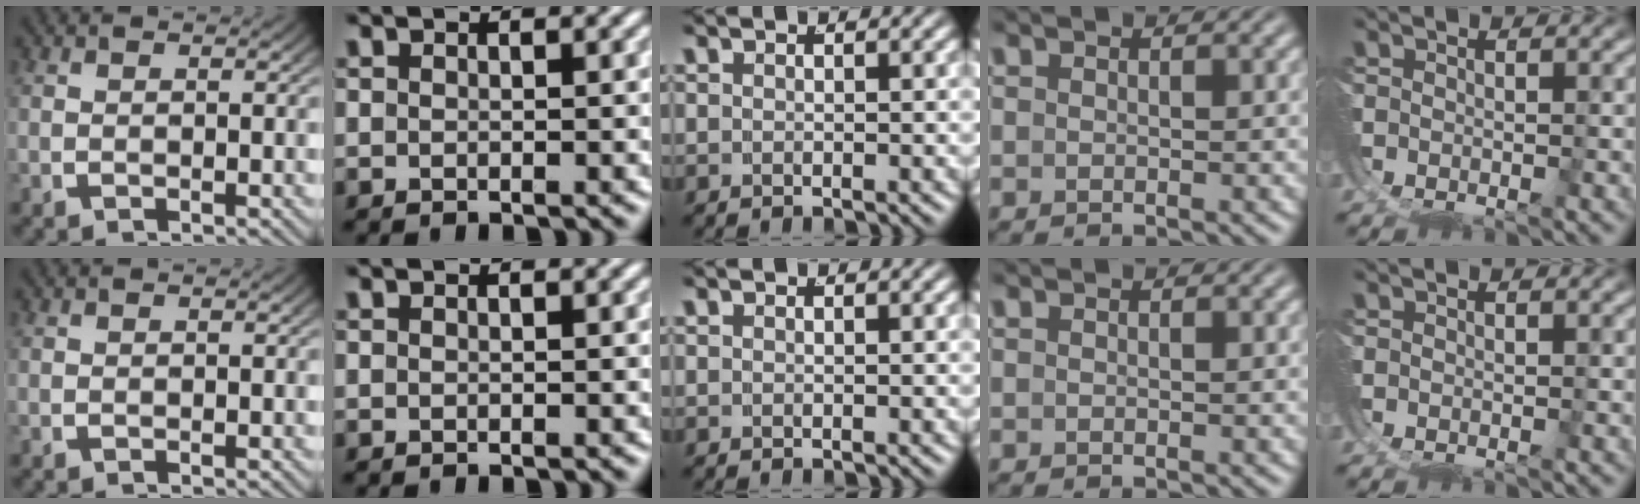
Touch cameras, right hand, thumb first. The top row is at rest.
{}